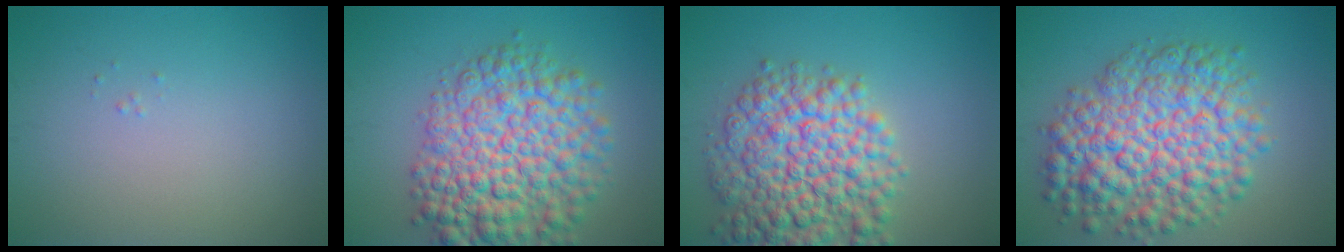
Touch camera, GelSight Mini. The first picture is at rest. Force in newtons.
{"total": 10.1, "press": 10.1, "slide": 0.3}
{"total": 9.7, "press": 9.7, "slide": 0.4}
{"total": 10.2, "press": 10.2, "slide": 0.3}